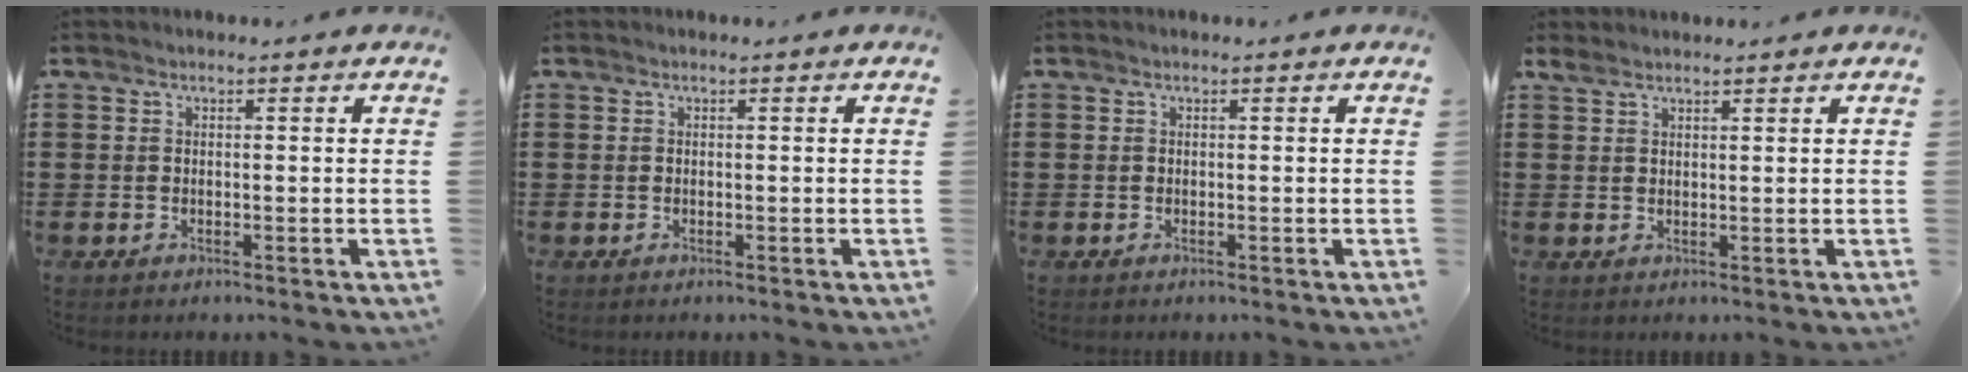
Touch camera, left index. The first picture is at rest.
{"total": 0.0}
{"total": 0.0}
{"total": 2.0, "force": [1.7, 0.7, 0.6], "torque": [-0.016, 0.003, 0.034]}